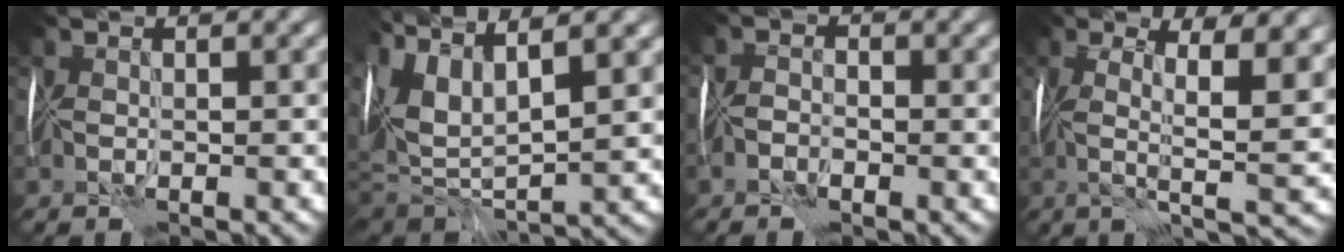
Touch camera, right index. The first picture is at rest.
{"total": 9.2, "force": [3.8, 3.4, 7.7], "torque": [-0.186, 0.006, 0.075]}
{"total": 0.9, "force": [-0.9, 0.3, 0.2], "torque": [-0.004, 0.009, -0.023]}
{"total": 9.9, "force": [2.0, 2.5, 9.4], "torque": [-0.135, 0.001, 0.033]}